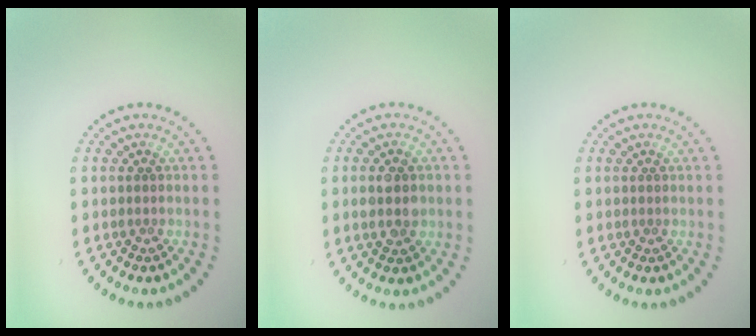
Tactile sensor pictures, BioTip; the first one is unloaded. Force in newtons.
{"total": 2.6, "press": 2.6, "slide": 0.1}
{"total": 0.0}